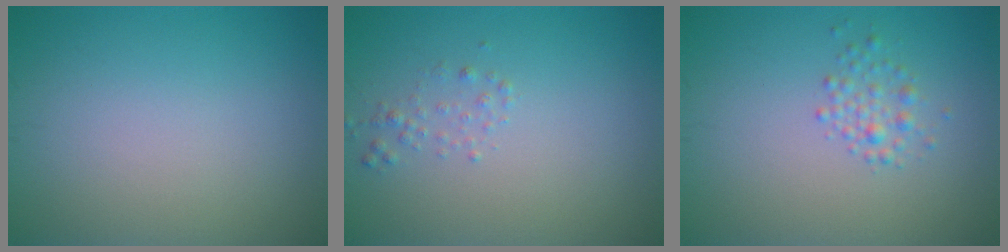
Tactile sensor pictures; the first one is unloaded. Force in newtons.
{"total": 1.0, "press": 1.0, "slide": 0.1}
{"total": 1.7, "press": 1.7, "slide": 0.0}